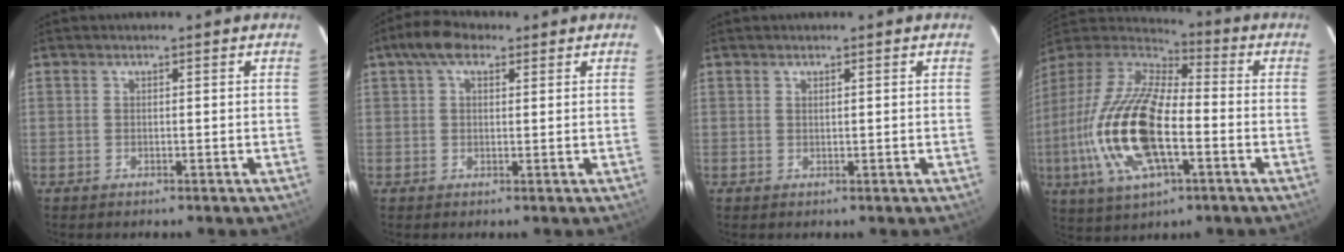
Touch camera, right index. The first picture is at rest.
{"total": 4.6, "force": [2.9, 2.4, 2.8], "torque": [-0.054, 0.021, 0.051]}
{"total": 0.9, "force": [0.6, -0.6, -0.3], "torque": [0.009, -0.002, 0.013]}
{"total": 22.3, "force": [-5.2, 9.0, 19.8], "torque": [-0.418, -0.022, -0.099]}